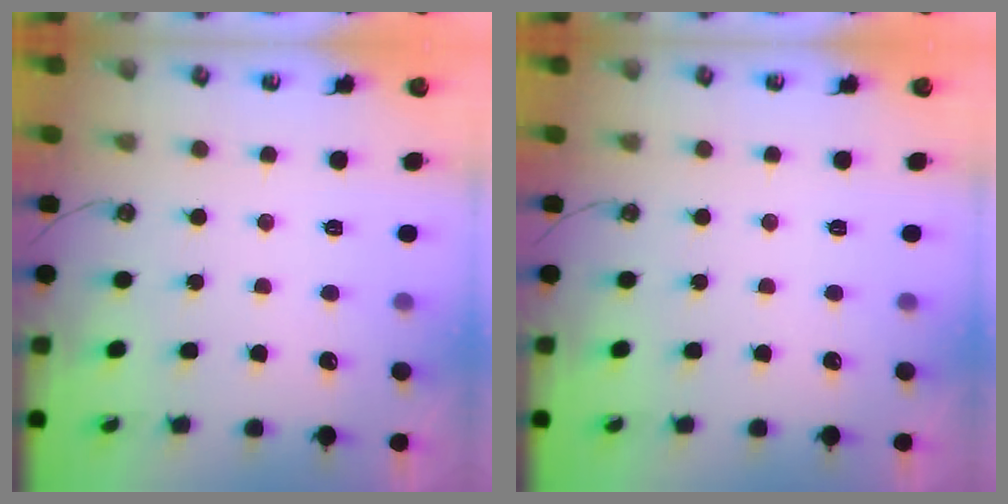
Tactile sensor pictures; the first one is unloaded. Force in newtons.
{"total": 0.0}